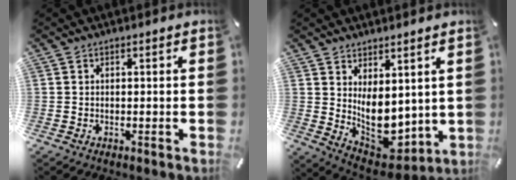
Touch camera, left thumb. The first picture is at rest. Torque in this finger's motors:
{"motor_torque": [2.51, 2.49, 0.39, -0.31, 0.14]}